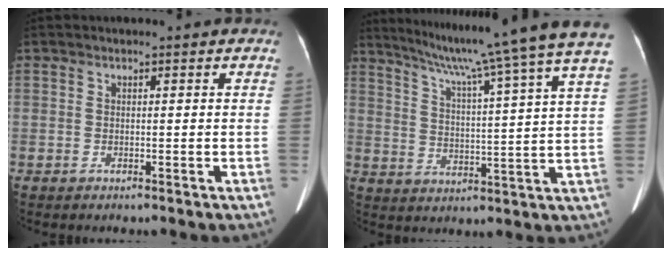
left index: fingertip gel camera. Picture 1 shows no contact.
{"total": 21.4, "force": [18.1, -2.7, 11.1], "torque": [-0.179, -0.036, 0.239]}